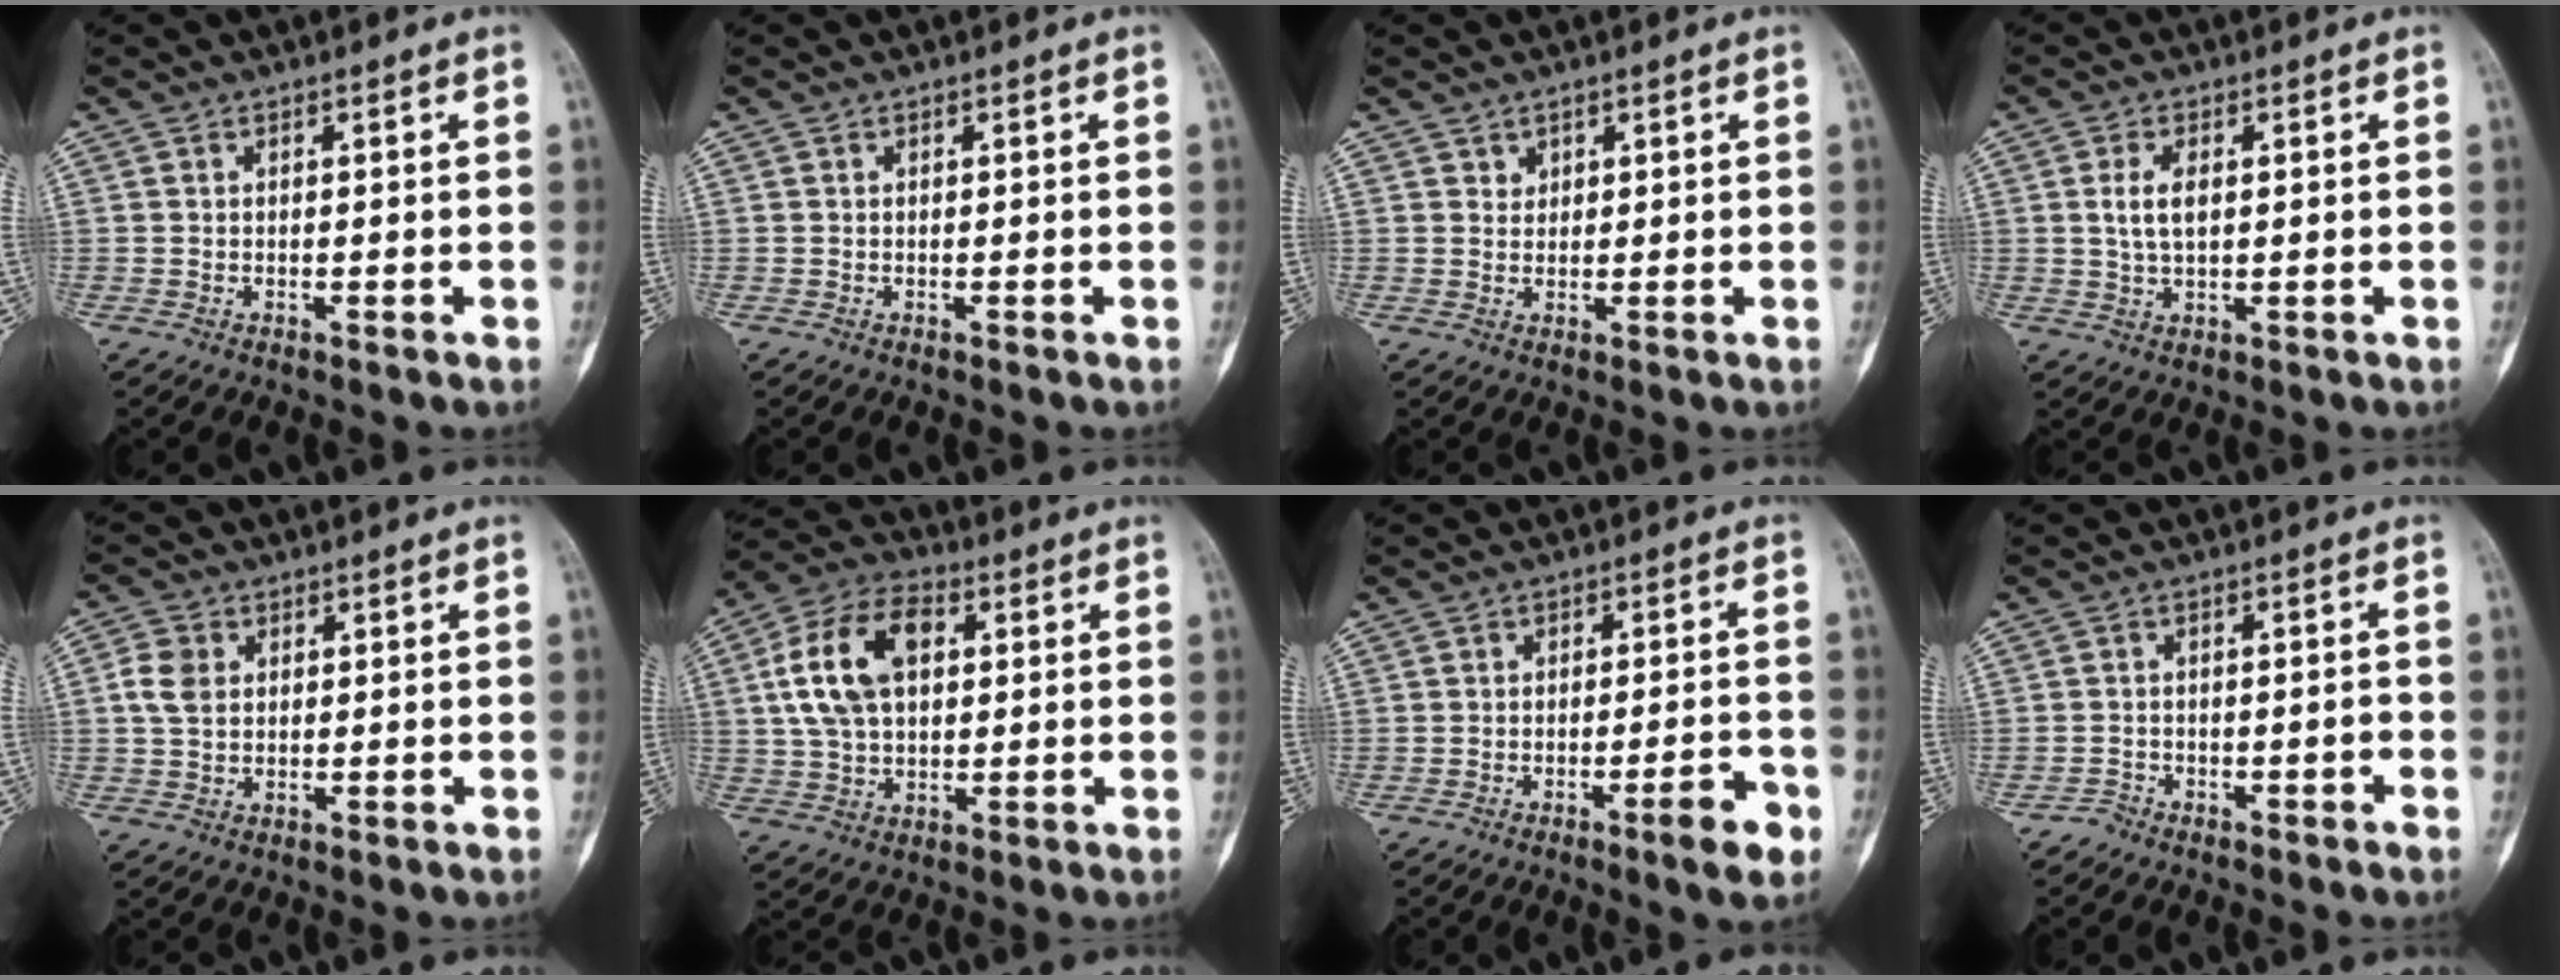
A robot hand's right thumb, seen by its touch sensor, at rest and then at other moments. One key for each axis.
{"total": 0.0}
{"total": 1.6, "fx": 1.0, "fy": 1.2, "fz": 0.1, "tx": 0.020, "ty": -0.005, "tz": 0.013}
{"total": 4.8, "fx": 0.8, "fy": 2.7, "fz": 3.9, "tx": -0.074, "ty": -0.001, "tz": 0.017}
{"total": 5.2, "fx": 0.9, "fy": 4.0, "fz": 3.1, "tx": -0.053, "ty": 0.005, "tz": 0.013}
{"total": 15.1, "fx": 3.2, "fy": 9.4, "fz": 11.4, "tx": -0.203, "ty": 0.018, "tz": 0.054}
{"total": 5.9, "fx": -3.0, "fy": 1.3, "fz": 4.9, "tx": -0.058, "ty": 0.018, "tz": -0.041}
{"total": 2.4, "fx": -2.0, "fy": 1.2, "fz": 0.5, "tx": 0.001, "ty": 0.017, "tz": -0.032}